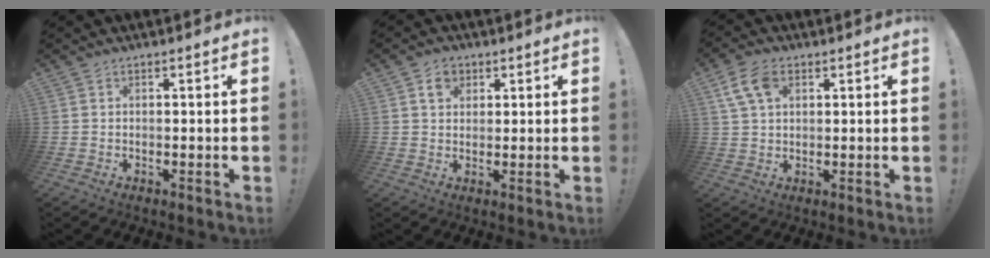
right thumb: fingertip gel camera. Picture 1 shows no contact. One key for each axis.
{"total": 4.7, "fx": 2.2, "fy": 3.7, "fz": 1.8, "tx": -0.016, "ty": -0.004, "tz": 0.039}
{"total": 8.4, "fx": 3.5, "fy": 5.3, "fz": 5.6, "tx": -0.103, "ty": 0.000, "tz": 0.069}